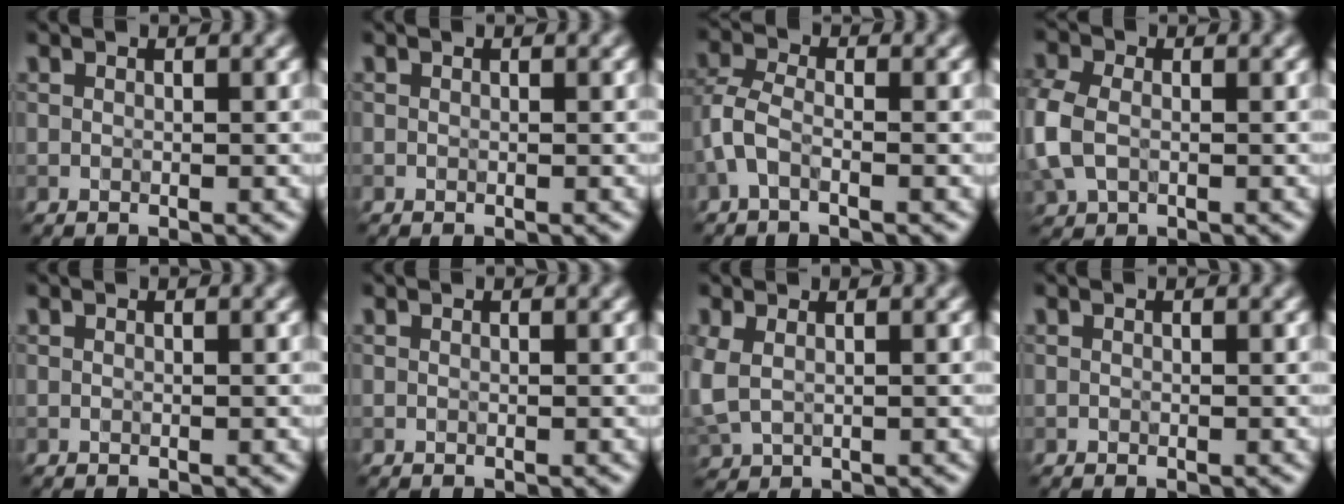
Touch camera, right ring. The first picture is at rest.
{"total": 0.0}
{"total": 2.8, "force": [-1.2, 1.2, 2.2], "torque": [-0.056, 0.003, -0.038]}
{"total": 4.4, "force": [-0.7, 3.2, 2.9], "torque": [-0.085, -0.002, -0.021]}
{"total": 0.0}
{"total": 0.0}
{"total": 2.8, "force": [0.4, 1.9, 2.0], "torque": [-0.059, -0.005, 0.015]}
{"total": 0.0}